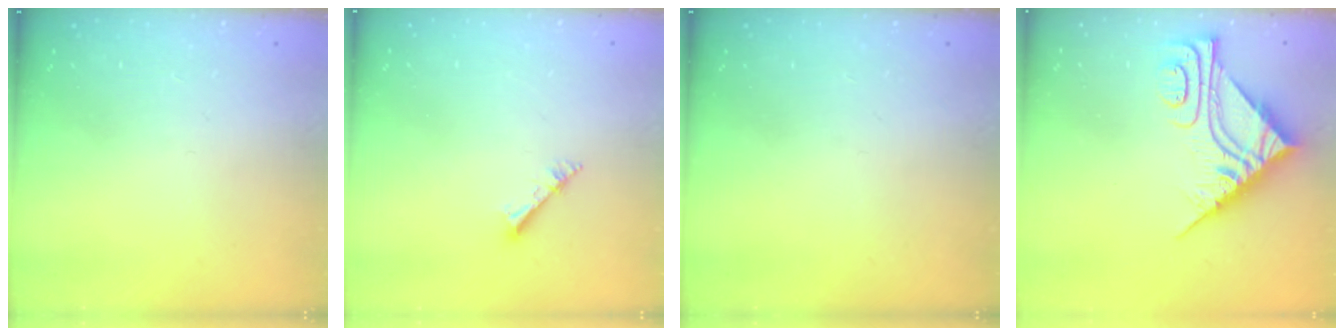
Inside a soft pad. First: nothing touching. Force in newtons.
{"total": 2.7, "press": 2.7, "slide": 0.3}
{"total": 0.0}
{"total": 9.7, "press": 9.7, "slide": 0.9}